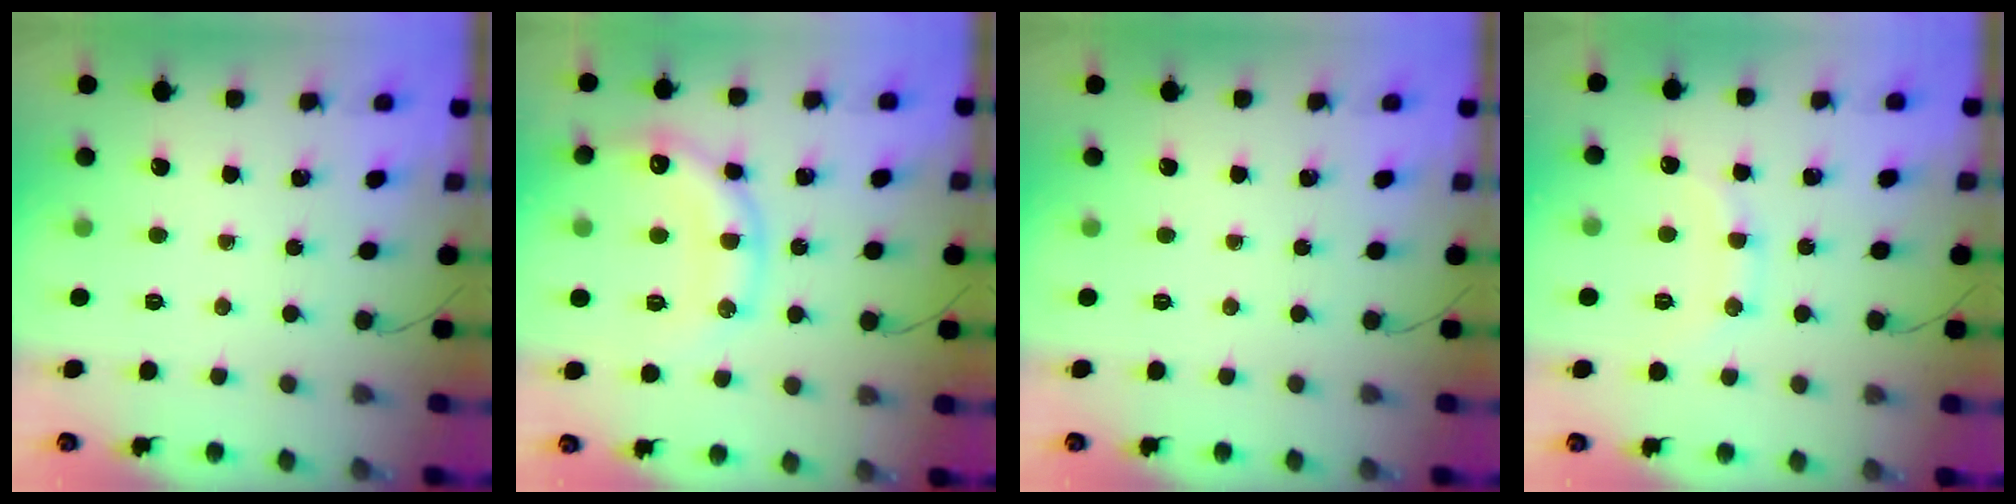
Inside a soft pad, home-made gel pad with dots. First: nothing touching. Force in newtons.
{"total": 16.5, "press": 16.4, "slide": 2.1}
{"total": 0.0}
{"total": 8.8, "press": 8.7, "slide": 1.3}